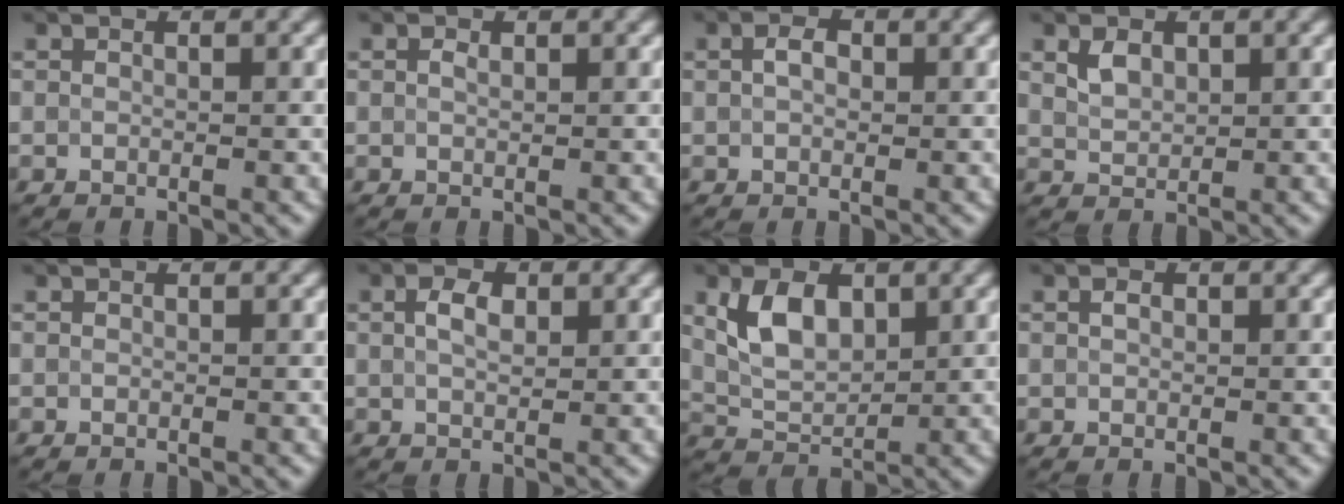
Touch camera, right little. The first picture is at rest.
{"total": 0.7, "force": [0.3, 0.4, 0.5], "torque": [-0.011, 0.002, 0.004]}
{"total": 1.9, "force": [0.4, 1.2, 1.4], "torque": [-0.024, 0.002, 0.005]}
{"total": 1.9, "force": [0.9, 1.2, 1.1], "torque": [-0.023, -0.001, 0.022]}
{"total": 0.0}
{"total": 2.3, "force": [0.7, 1.3, 1.8], "torque": [-0.039, 0.003, 0.013]}
{"total": 4.7, "force": [1.6, 2.9, 3.4], "torque": [-0.075, 0.001, 0.032]}
{"total": 0.9, "force": [0.3, 0.5, 0.6], "torque": [-0.014, 0.002, 0.005]}